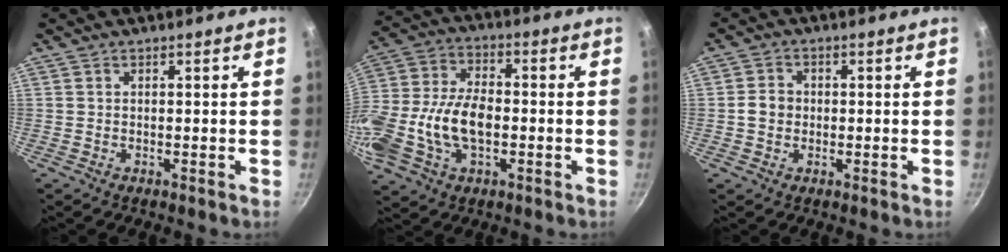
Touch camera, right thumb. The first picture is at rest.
{"total": 17.2, "force": [-3.0, 10.6, 13.3], "torque": [-0.265, 0.031, -0.061]}
{"total": 3.6, "force": [-0.3, 3.2, 1.7], "torque": [-0.017, 0.012, -0.010]}